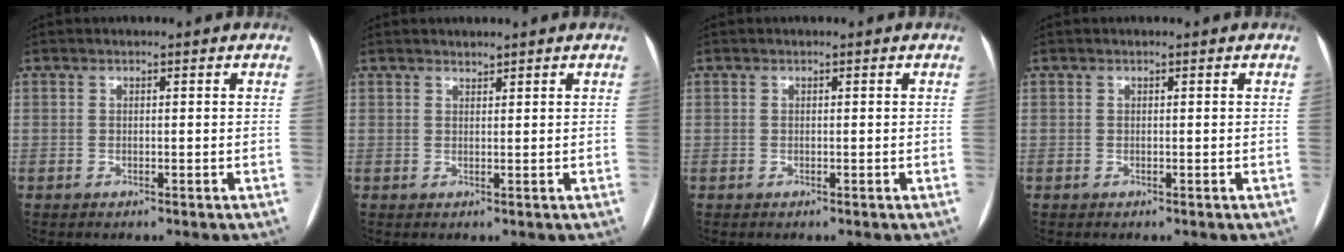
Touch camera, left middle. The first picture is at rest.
{"total": 0.7, "force": [0.7, 0.0, 0.1], "torque": [-0.007, 0.001, 0.015]}
{"total": 0.0}
{"total": 0.0}